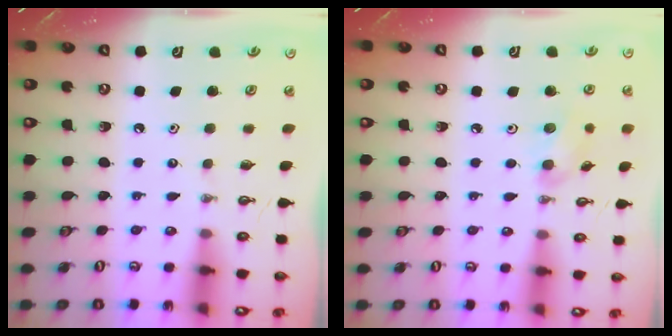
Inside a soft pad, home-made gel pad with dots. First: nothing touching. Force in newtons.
{"total": 7.8, "press": 7.4, "slide": 2.5}